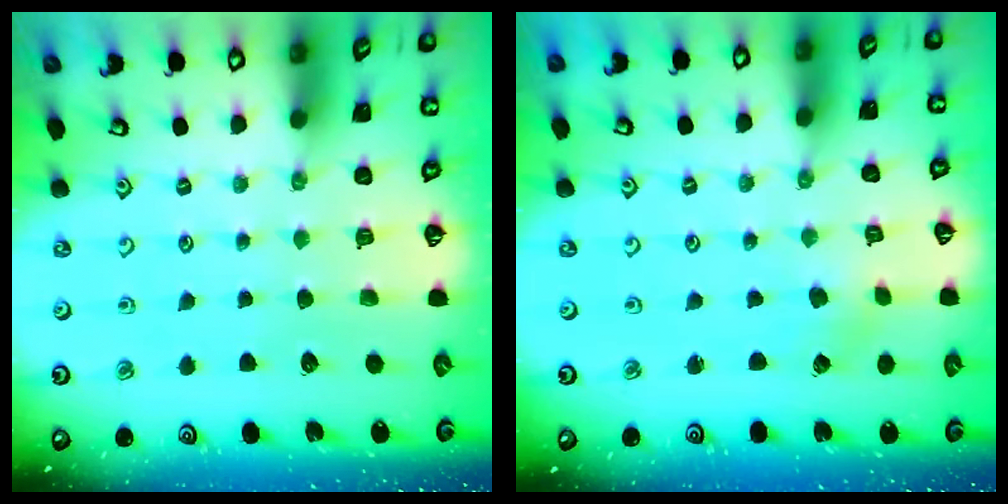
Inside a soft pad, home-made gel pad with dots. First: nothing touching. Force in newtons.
{"total": 0.0}